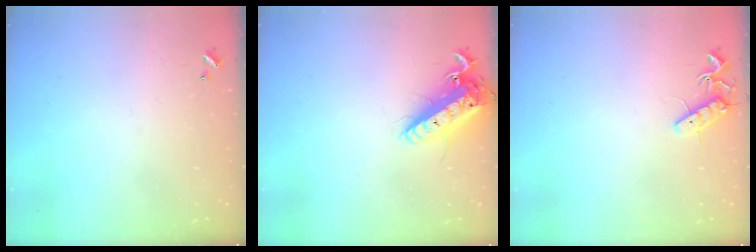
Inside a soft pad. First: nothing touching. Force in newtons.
{"total": 15.8, "press": 15.5, "slide": 3.4}
{"total": 10.7, "press": 10.7, "slide": 0.3}